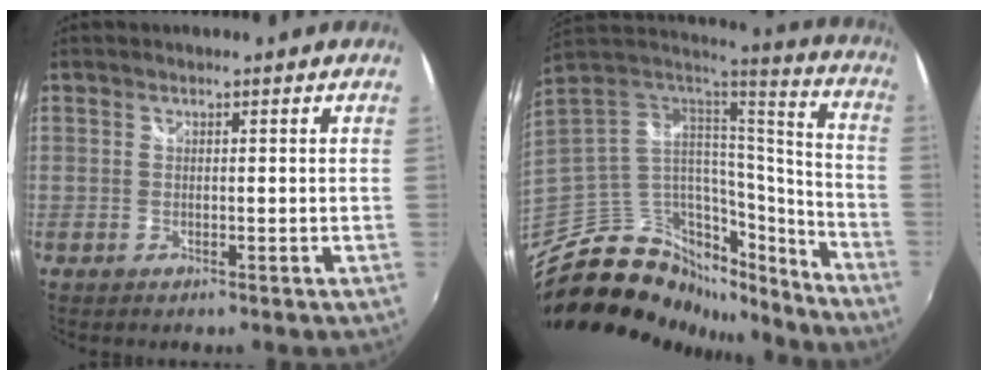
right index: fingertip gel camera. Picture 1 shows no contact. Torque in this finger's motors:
{"motor_torque": [-0.21, -0.76, 0.08, 0.00]}